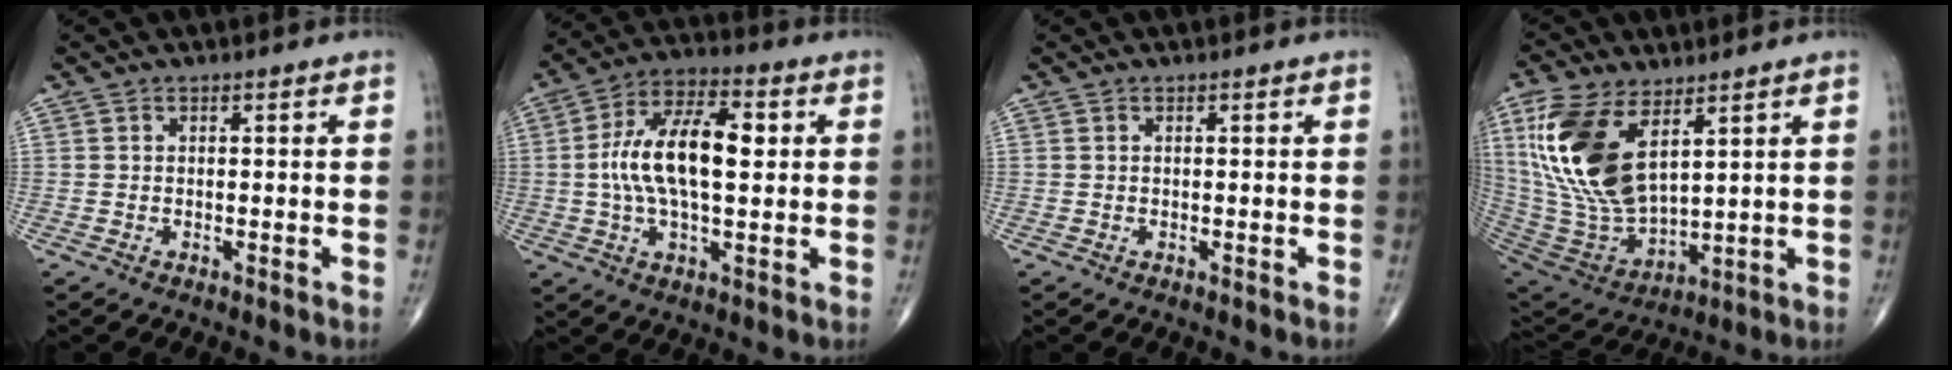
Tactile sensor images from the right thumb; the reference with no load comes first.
{"total": 15.0, "force": [1.3, 6.8, 13.3], "torque": [-0.240, 0.020, 0.018]}
{"total": 0.0}
{"total": 19.4, "force": [7.5, 9.7, 15.1], "torque": [-0.306, -0.033, 0.155]}